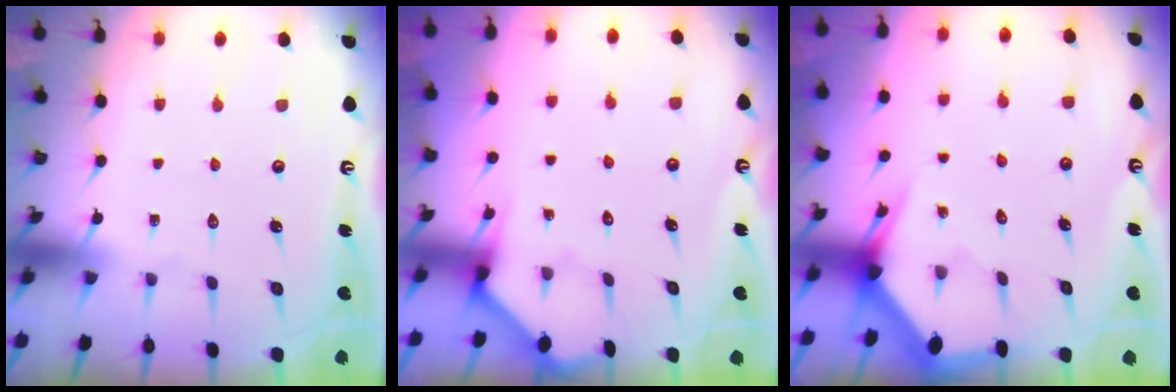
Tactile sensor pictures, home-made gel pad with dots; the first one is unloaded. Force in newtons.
{"total": 2.0, "press": 2.0, "slide": 0.2}
{"total": 3.0, "press": 3.0, "slide": 0.0}